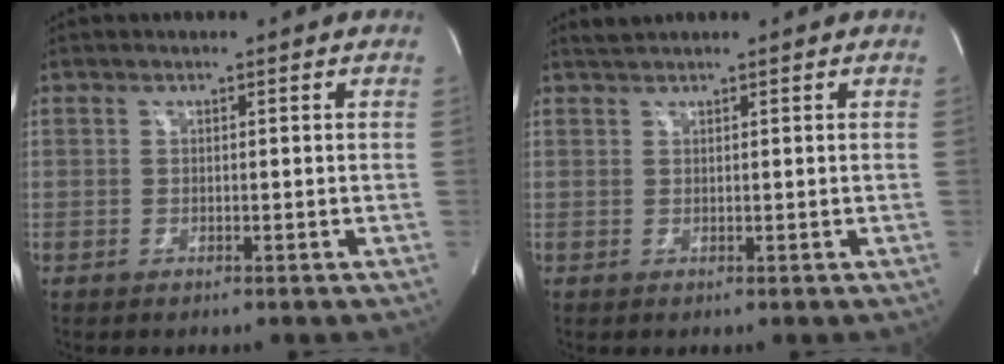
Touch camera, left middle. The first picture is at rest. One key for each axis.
{"total": 1.1, "fx": 1.1, "fy": -0.2, "fz": 0.0, "tx": -0.009, "ty": 0.008, "tz": 0.028}